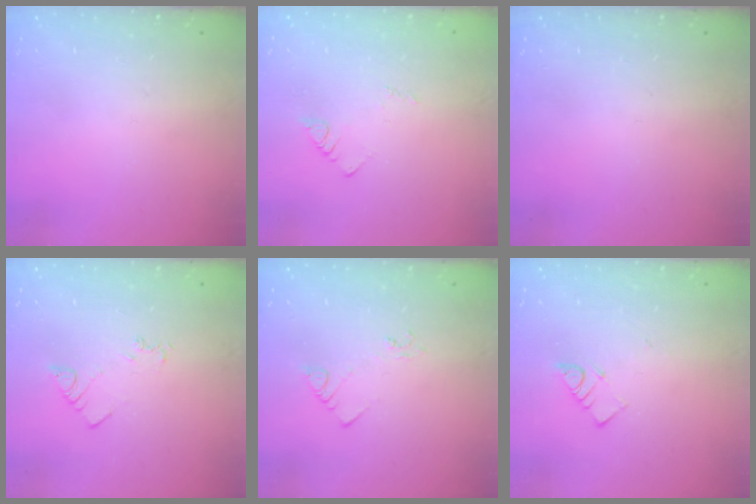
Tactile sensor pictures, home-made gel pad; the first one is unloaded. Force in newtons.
{"total": 3.2, "press": 3.2, "slide": 0.3}
{"total": 0.0}
{"total": 2.3, "press": 2.3, "slide": 0.3}
{"total": 2.4, "press": 2.4, "slide": 0.4}
{"total": 3.9, "press": 3.9, "slide": 0.5}